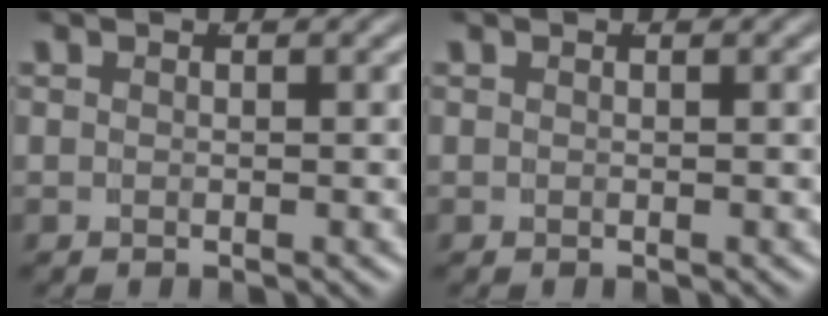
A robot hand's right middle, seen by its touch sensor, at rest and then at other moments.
{"total": 0.0}